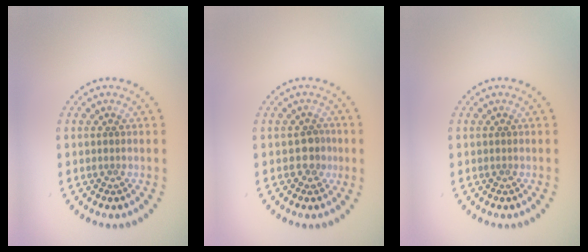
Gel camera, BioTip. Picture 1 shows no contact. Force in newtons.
{"total": 1.8, "press": 1.6, "slide": 0.8}
{"total": 0.0}